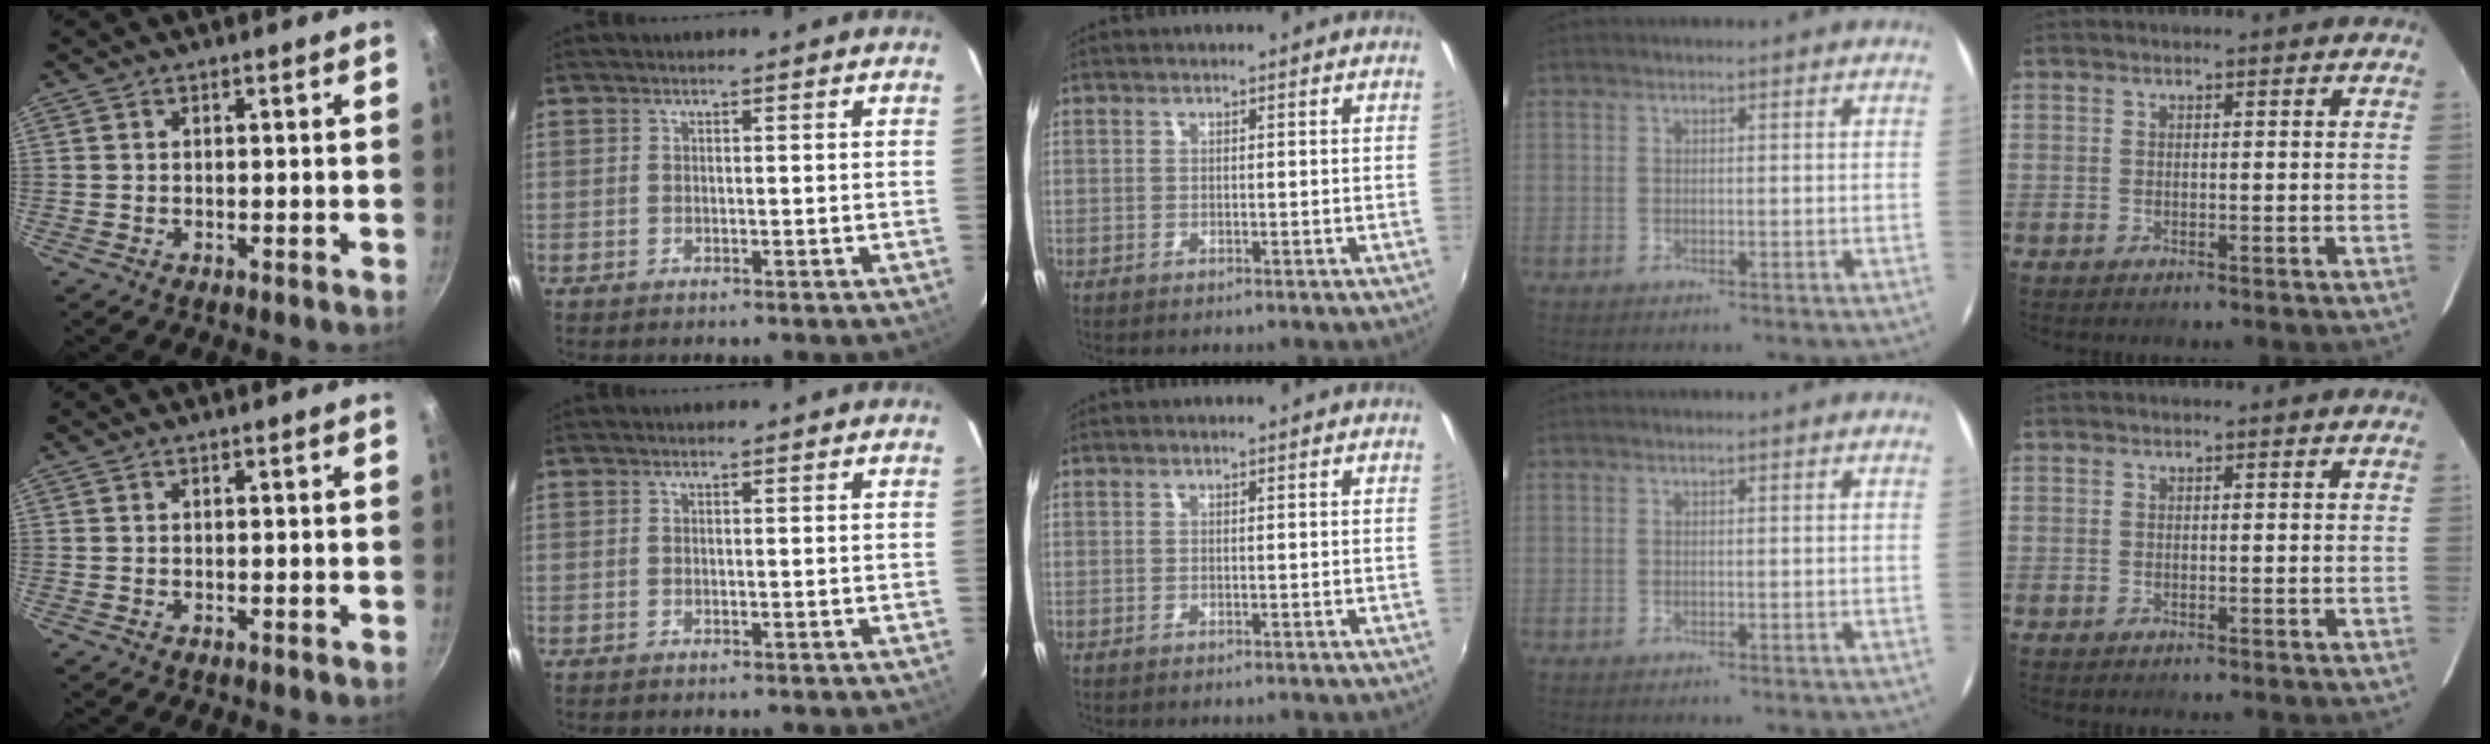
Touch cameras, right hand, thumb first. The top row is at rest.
{}